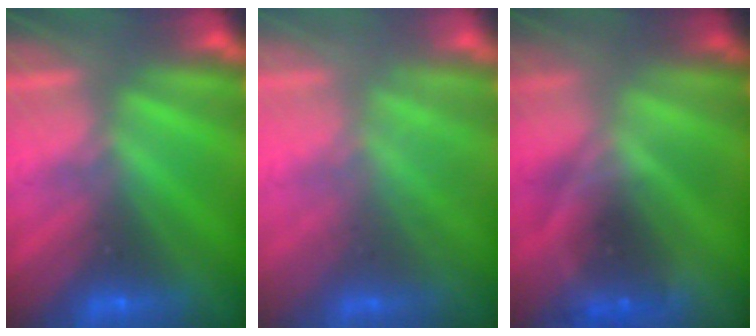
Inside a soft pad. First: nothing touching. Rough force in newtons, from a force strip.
{"total": 2.3}
{"total": 2.1}